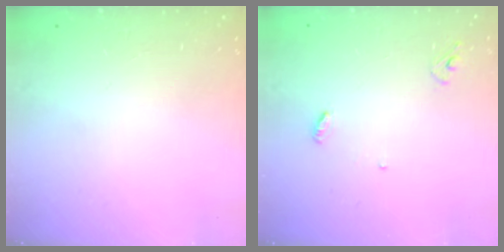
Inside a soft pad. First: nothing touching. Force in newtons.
{"total": 3.7, "press": 3.6, "slide": 0.3}